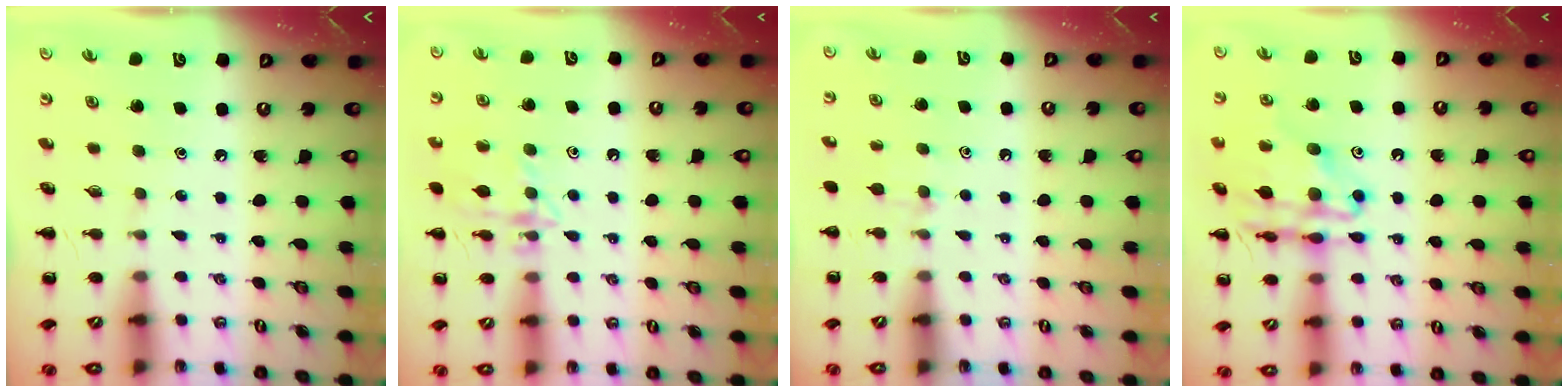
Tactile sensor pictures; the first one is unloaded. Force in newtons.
{"total": 12.8, "press": 12.8, "slide": 0.6}
{"total": 5.7, "press": 5.5, "slide": 1.8}
{"total": 16.8, "press": 16.7, "slide": 2.0}